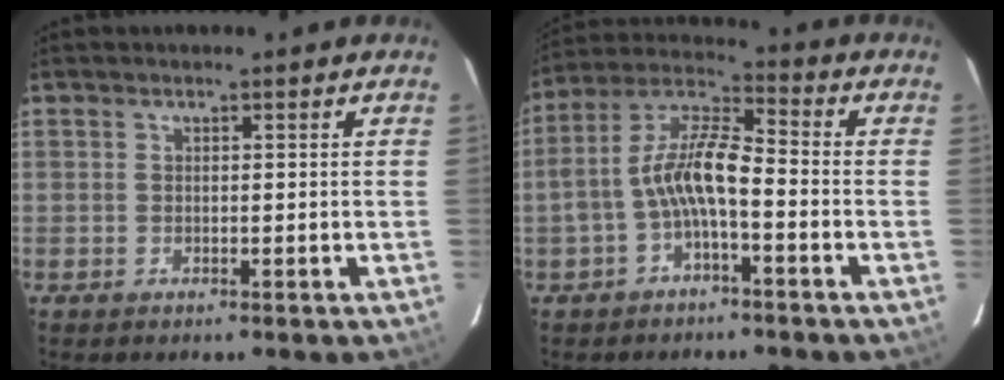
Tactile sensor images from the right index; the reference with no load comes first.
{"total": 9.4, "force": [-3.0, 2.8, 8.4], "torque": [-0.182, 0.016, -0.056]}